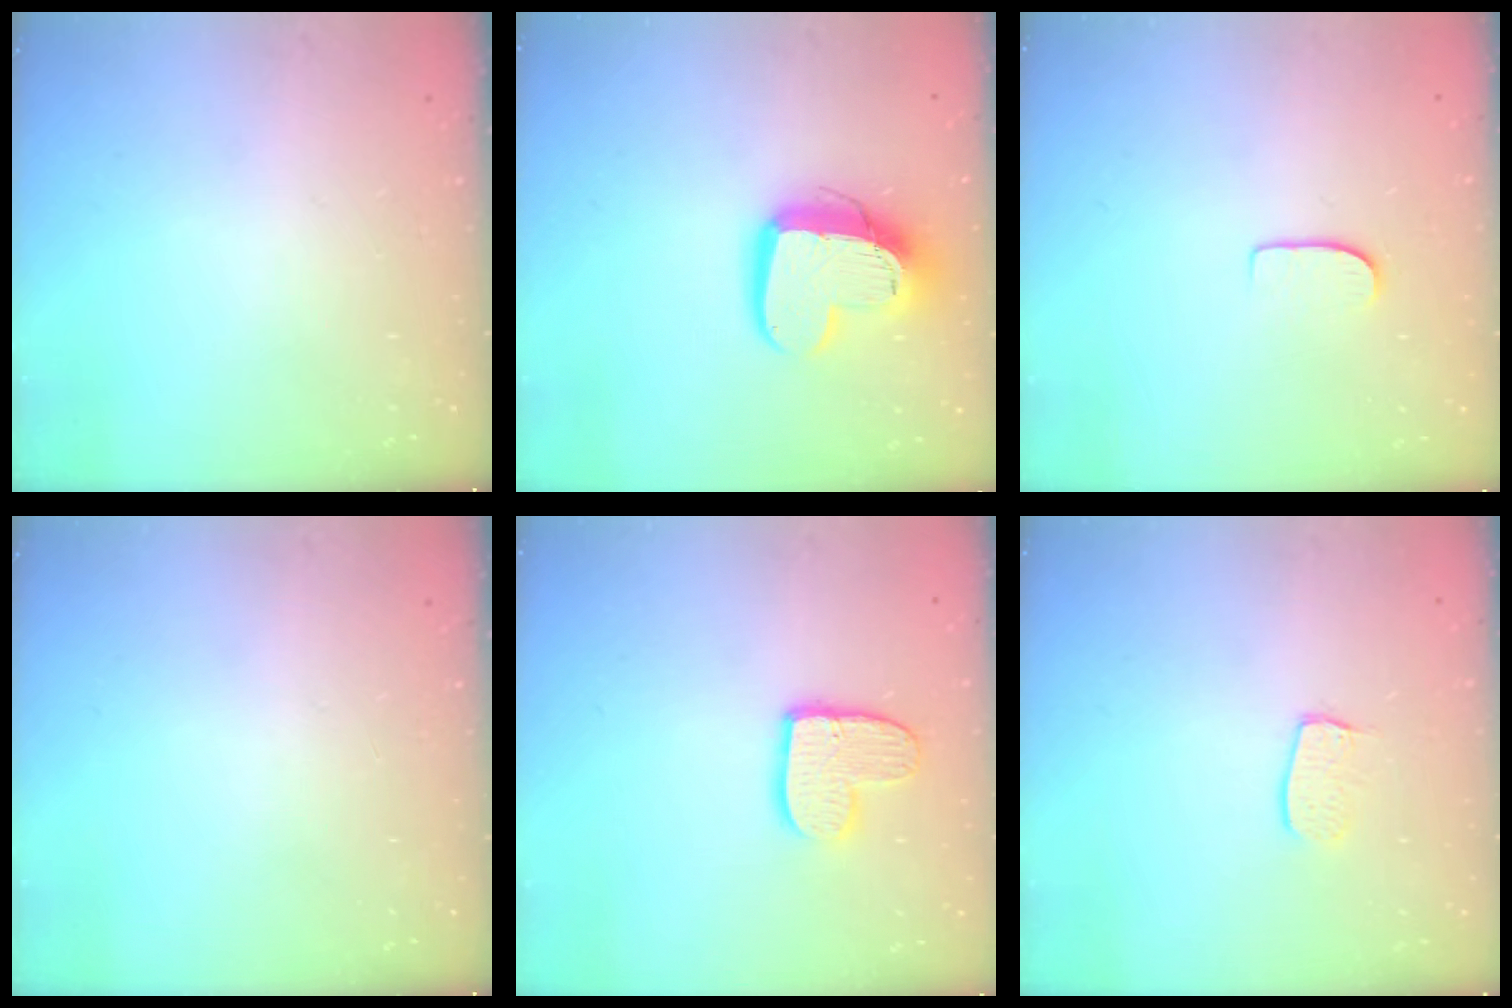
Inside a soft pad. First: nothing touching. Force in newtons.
{"total": 15.4, "press": 15.4, "slide": 1.6}
{"total": 5.5, "press": 5.5, "slide": 0.5}
{"total": 0.0}
{"total": 10.7, "press": 10.7, "slide": 0.8}
{"total": 6.4, "press": 6.4, "slide": 0.1}